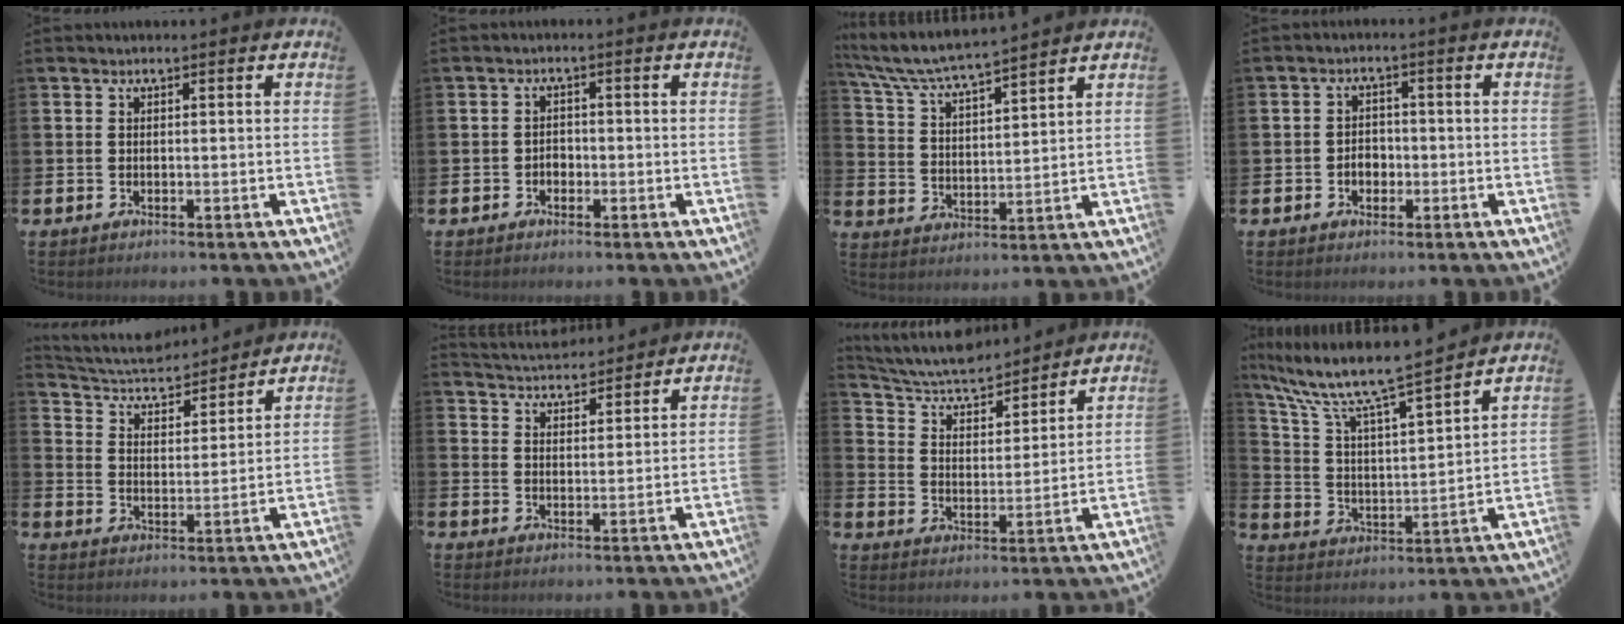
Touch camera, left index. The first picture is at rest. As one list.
[{"total": 1.5, "force": [-0.8, 1.2, 0.4], "torque": [-0.010, 0.004, -0.019]}, {"total": 6.5, "force": [6.2, 0.2, 1.8], "torque": [-0.064, -0.041, 0.107]}, {"total": 2.5, "force": [-0.8, 2.0, 1.3], "torque": [-0.018, 0.002, -0.020]}, {"total": 5.7, "force": [5.4, 1.5, 1.0], "torque": [-0.053, -0.038, 0.094]}, {"total": 4.5, "force": [4.4, 0.7, -0.3], "torque": [-0.010, -0.027, 0.078]}, {"total": 6.9, "force": [6.5, 1.6, 1.7], "torque": [-0.070, -0.043, 0.115]}, {"total": 10.1, "force": [9.0, 0.9, 4.4], "torque": [-0.128, -0.056, 0.152]}]